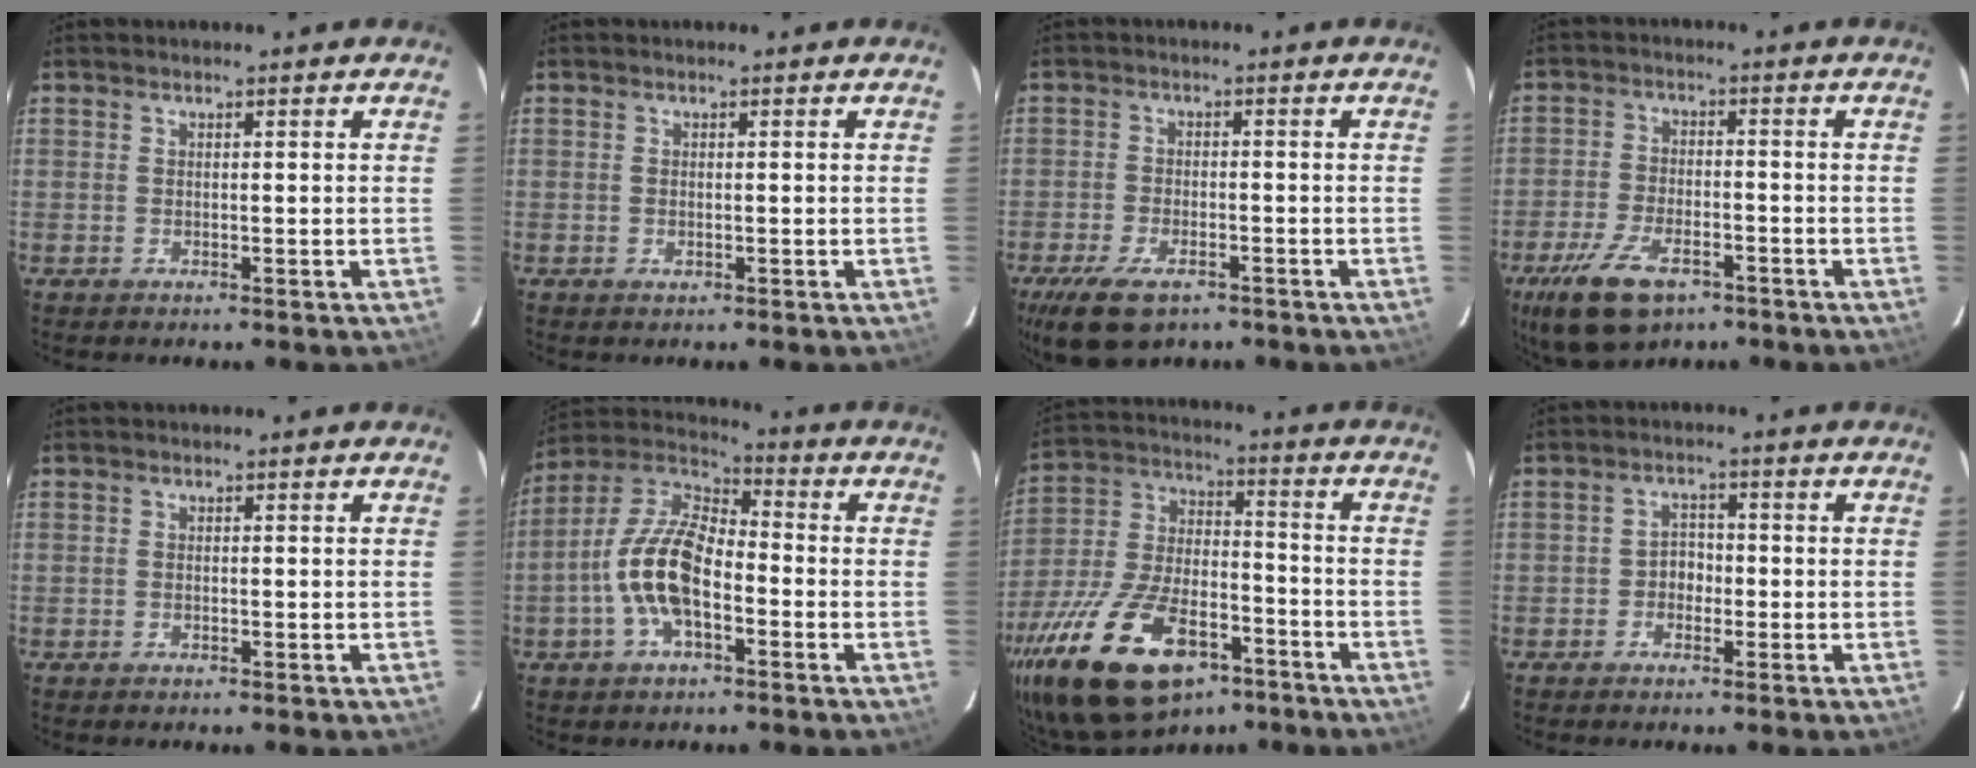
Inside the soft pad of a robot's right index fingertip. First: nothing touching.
{"total": 0.7, "force": [0.0, 0.4, 0.5], "torque": [-0.008, 0.000, 0.000]}
{"total": 10.4, "force": [-6.8, 5.0, 6.1], "torque": [-0.147, -0.025, -0.118]}
{"total": 12.2, "force": [-7.5, 5.8, 7.6], "torque": [-0.178, -0.021, -0.134]}
{"total": 0.0}
{"total": 13.3, "force": [-3.8, 6.1, 11.2], "torque": [-0.235, 0.010, -0.076]}
{"total": 24.8, "force": [-14.7, 12.3, 15.8], "torque": [-0.326, -0.018, -0.242]}
{"total": 2.8, "force": [-1.2, 2.3, 1.1], "torque": [-0.018, 0.010, -0.022]}